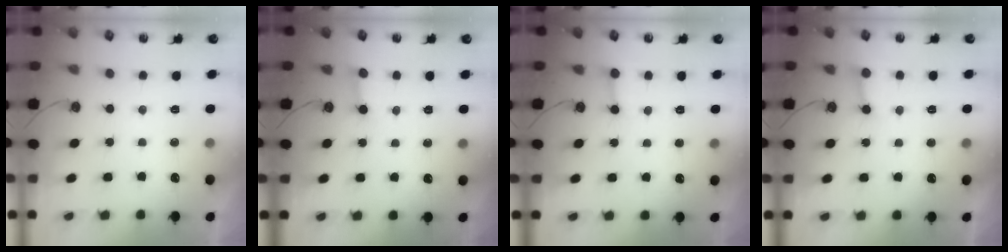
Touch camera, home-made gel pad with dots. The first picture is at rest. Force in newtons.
{"total": 2.7, "press": 2.7, "slide": 0.2}
{"total": 2.2, "press": 2.2, "slide": 0.5}
{"total": 5.0, "press": 4.9, "slide": 0.8}